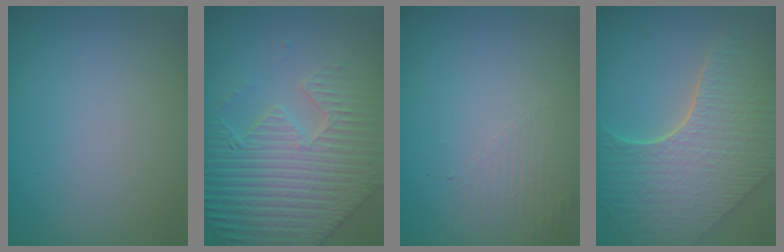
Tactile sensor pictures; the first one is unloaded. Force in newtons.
{"total": 8.9, "press": 6.3, "slide": 6.2}
{"total": 1.4, "press": 0.2, "slide": 1.4}
{"total": 8.2, "press": 5.9, "slide": 5.6}